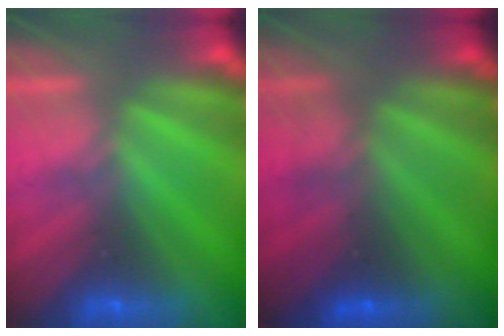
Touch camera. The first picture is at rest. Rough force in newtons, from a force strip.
{"total": 2.7}